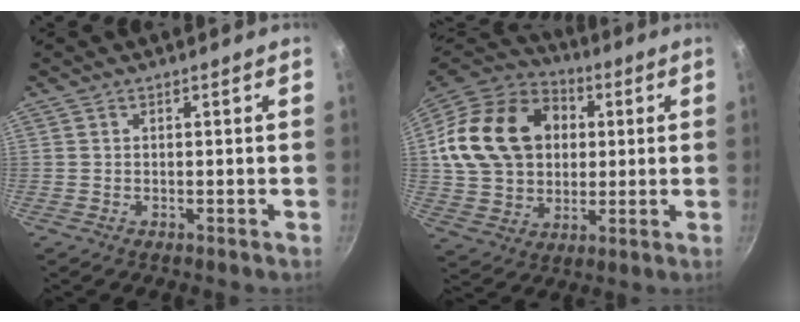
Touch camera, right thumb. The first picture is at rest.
{"total": 22.8, "force": [4.2, 17.7, 13.8], "torque": [-0.228, 0.021, 0.076]}